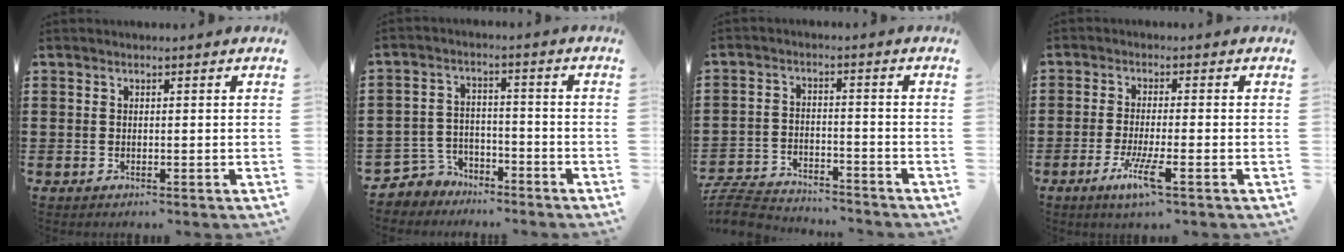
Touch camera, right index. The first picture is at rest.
{"total": 4.4, "force": [-3.8, 2.2, 0.3], "torque": [-0.031, 0.004, -0.082]}
{"total": 5.8, "force": [-5.7, 0.8, 1.0], "torque": [-0.040, 0.002, -0.117]}
{"total": 5.8, "force": [-3.0, 0.4, 4.9], "torque": [-0.106, -0.017, -0.057]}